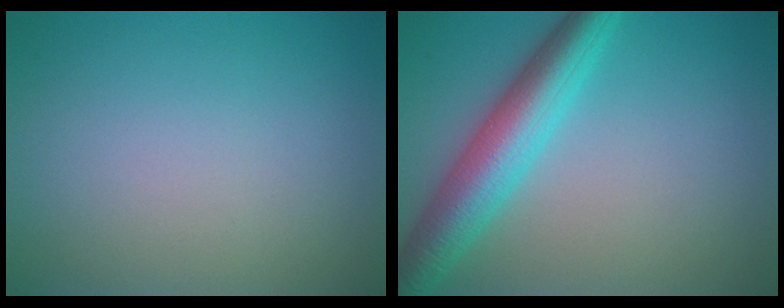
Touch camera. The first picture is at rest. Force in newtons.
{"total": 5.6, "press": 5.6, "slide": 0.3}